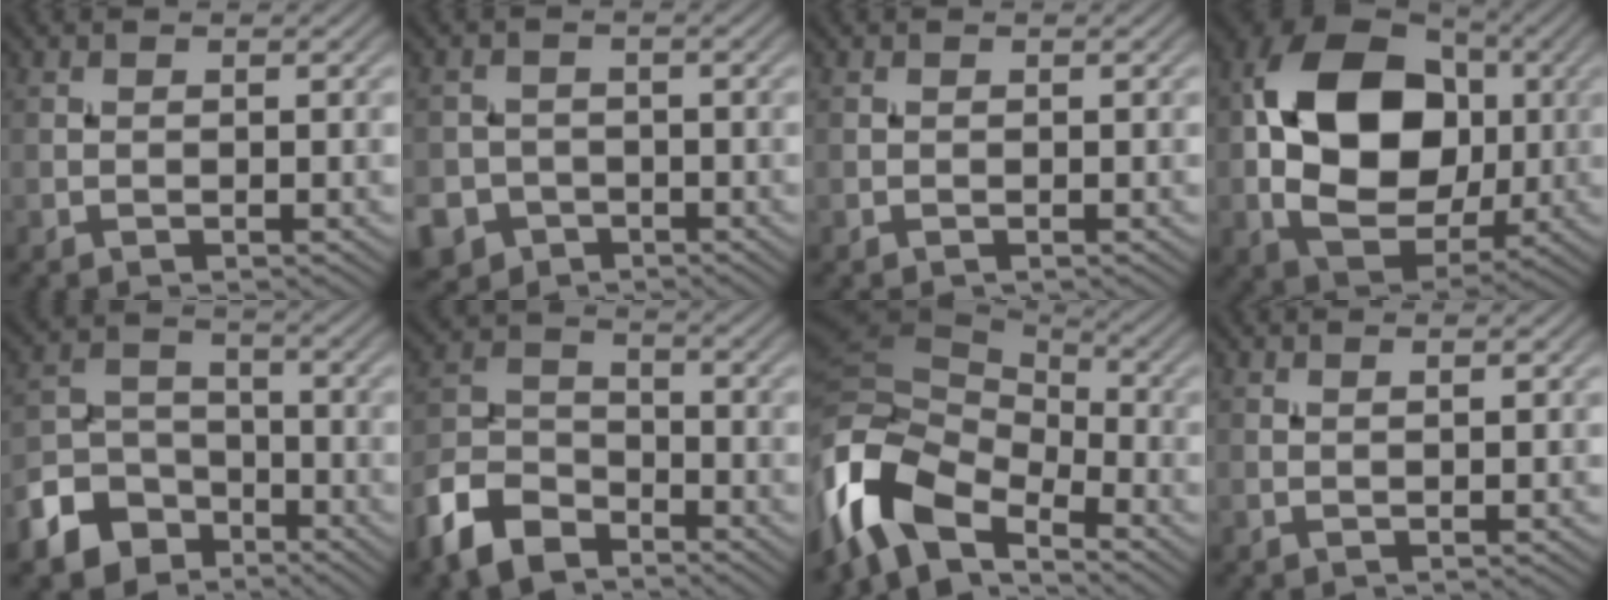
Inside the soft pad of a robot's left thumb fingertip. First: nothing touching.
{"total": 5.6, "force": [-3.2, 4.4, 1.2], "torque": [-0.021, -0.013, -0.067]}
{"total": 0.0}
{"total": 15.8, "force": [1.4, 11.0, 11.2], "torque": [-0.211, 0.008, 0.027]}
{"total": 8.4, "force": [-5.2, 5.8, 3.3], "torque": [-0.078, -0.014, -0.114]}
{"total": 8.7, "force": [-6.1, 4.4, 4.2], "torque": [-0.102, -0.009, -0.142]}
{"total": 13.0, "force": [-6.6, 6.8, 8.9], "torque": [-0.198, -0.004, -0.140]}
{"total": 1.3, "force": [0.9, 0.0, 0.9], "torque": [-0.014, -0.003, 0.015]}